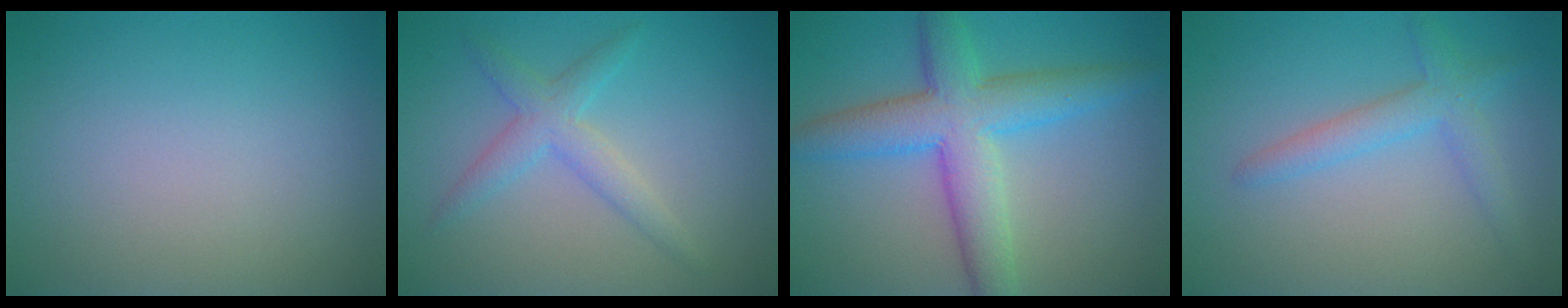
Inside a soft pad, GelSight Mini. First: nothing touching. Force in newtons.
{"total": 2.8, "press": 2.8, "slide": 0.1}
{"total": 7.0, "press": 7.0, "slide": 0.1}
{"total": 2.7, "press": 2.7, "slide": 0.0}